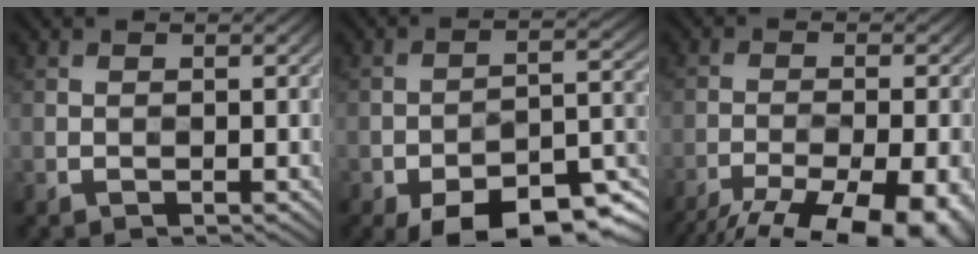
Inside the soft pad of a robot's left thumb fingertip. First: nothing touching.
{"total": 14.5, "force": [-9.8, 5.4, 9.2], "torque": [-0.138, -0.012, -0.157]}
{"total": 16.8, "force": [-12.9, 5.5, 9.3], "torque": [-0.133, -0.034, -0.166]}